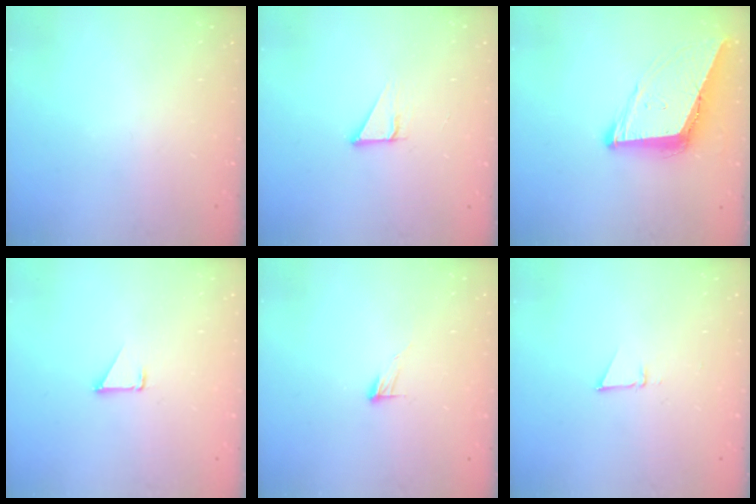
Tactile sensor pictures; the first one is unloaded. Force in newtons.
{"total": 2.9, "press": 2.9, "slide": 0.2}
{"total": 10.9, "press": 10.3, "slide": 3.6}
{"total": 1.5, "press": 1.5, "slide": 0.1}
{"total": 5.2, "press": 5.1, "slide": 0.4}
{"total": 3.0, "press": 2.9, "slide": 0.8}